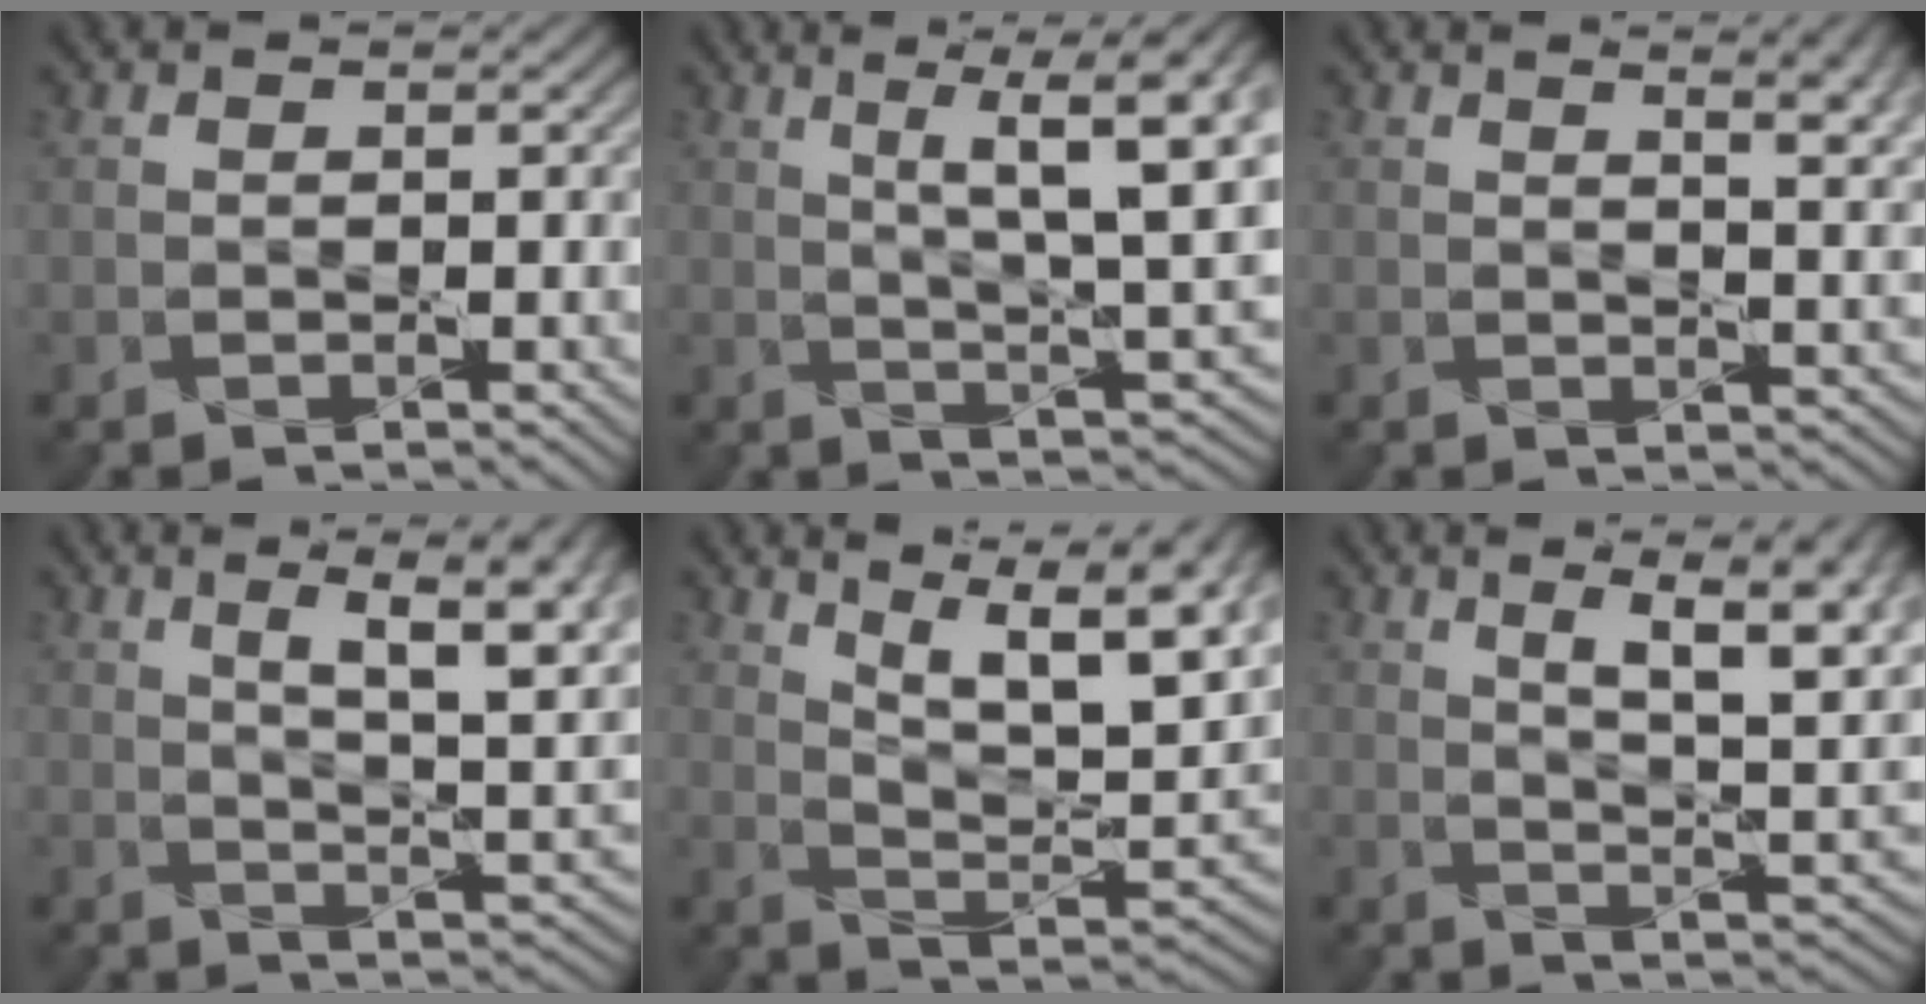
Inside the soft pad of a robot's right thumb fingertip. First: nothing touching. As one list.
[{"total": 12.0, "force": [3.8, 3.3, 10.9], "torque": [-0.166, 0.018, 0.057]}, {"total": 6.1, "force": [3.0, 2.1, 4.9], "torque": [-0.052, 0.014, 0.034]}, {"total": 10.1, "force": [4.3, 3.2, 8.6], "torque": [-0.132, 0.007, 0.065]}, {"total": 14.4, "force": [7.8, 5.6, 10.7], "torque": [-0.197, 0.011, 0.116]}, {"total": 11.1, "force": [5.1, 3.7, 9.1], "torque": [-0.143, 0.010, 0.074]}]